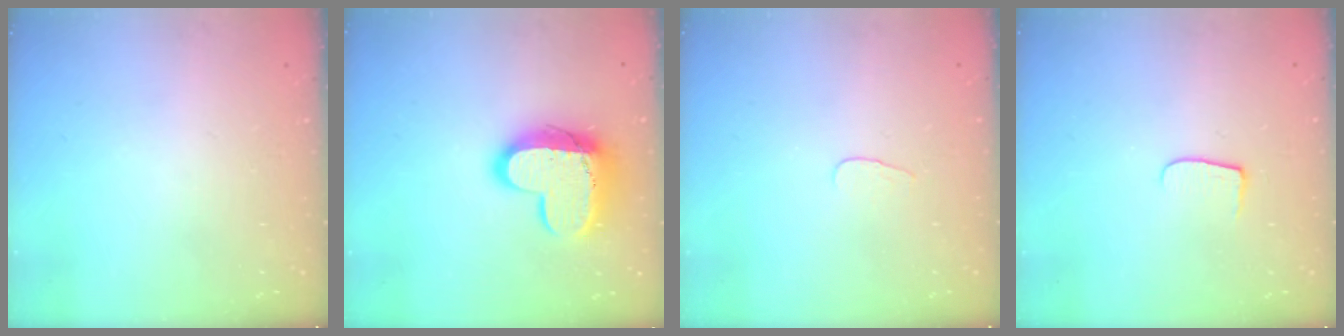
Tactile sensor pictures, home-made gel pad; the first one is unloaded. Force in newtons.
{"total": 14.3, "press": 14.3, "slide": 1.2}
{"total": 2.8, "press": 2.8, "slide": 0.3}
{"total": 6.0, "press": 6.0, "slide": 0.6}